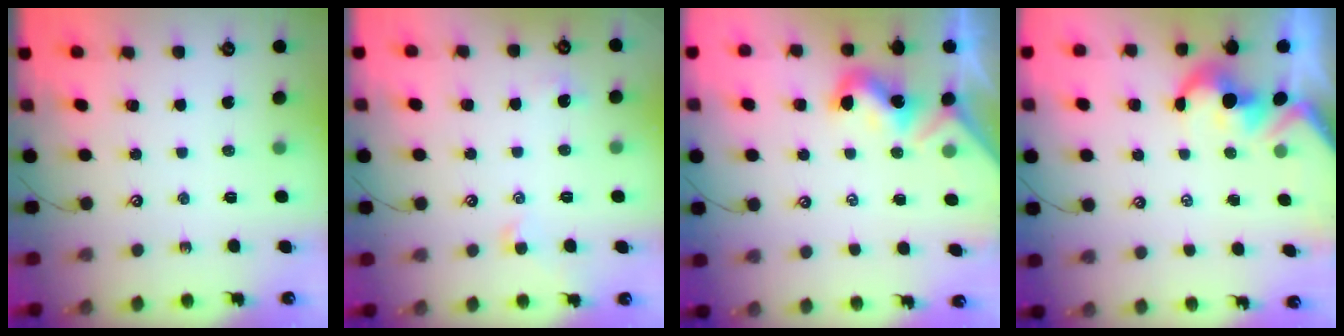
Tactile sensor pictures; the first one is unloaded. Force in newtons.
{"total": 1.4, "press": 1.3, "slide": 0.6}
{"total": 1.9, "press": 1.9, "slide": 0.3}
{"total": 1.8, "press": 1.5, "slide": 1.0}